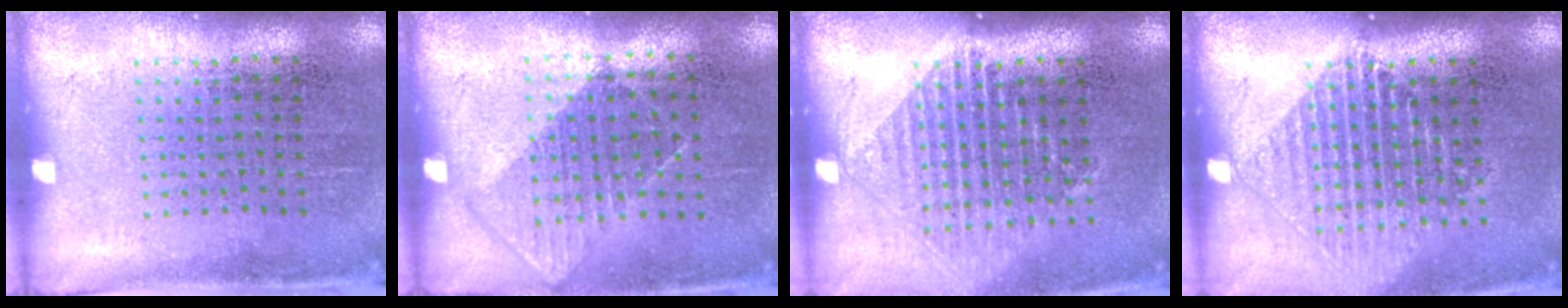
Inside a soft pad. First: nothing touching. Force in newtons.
{"total": 0.8, "press": 0.7, "slide": 0.4}
{"total": 1.2, "press": 1.1, "slide": 0.6}
{"total": 1.4, "press": 1.3, "slide": 0.6}